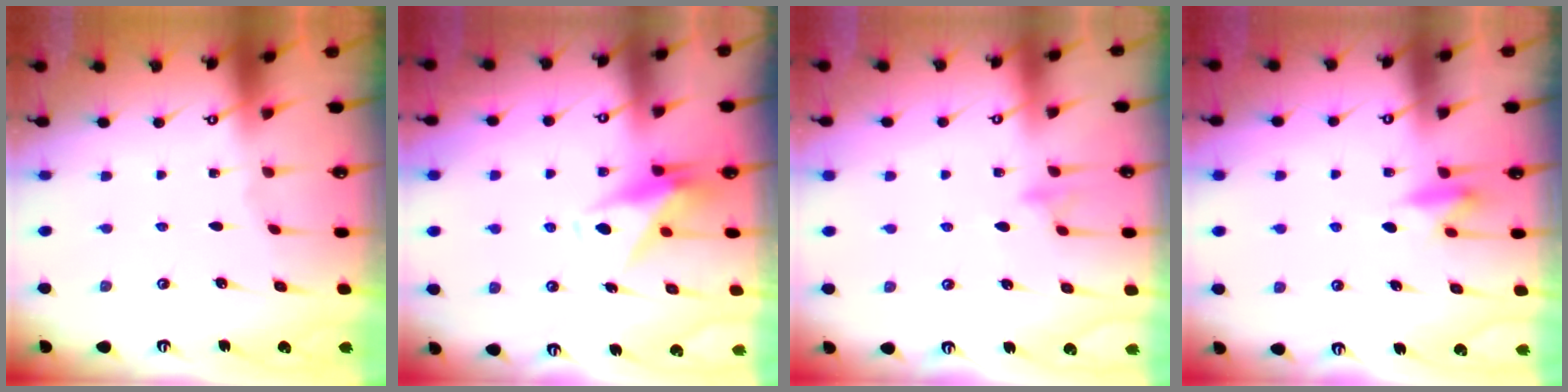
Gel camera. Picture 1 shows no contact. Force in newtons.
{"total": 8.5, "press": 8.4, "slide": 0.8}
{"total": 8.3, "press": 8.3, "slide": 0.9}
{"total": 7.5, "press": 7.4, "slide": 0.9}